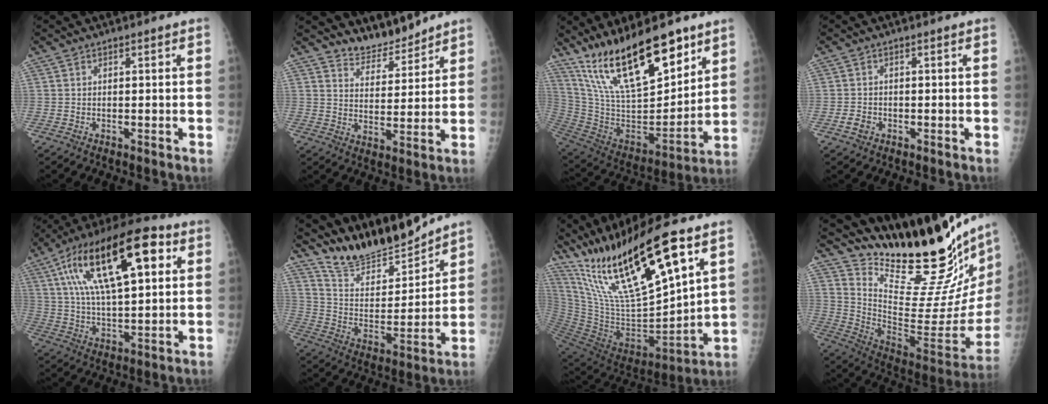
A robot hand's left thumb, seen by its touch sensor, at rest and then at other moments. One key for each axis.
{"total": 6.8, "fx": 6.6, "fy": 1.7, "fz": 0.2, "tx": 0.012, "ty": -0.053, "tz": 0.123}
{"total": 24.3, "fx": 16.4, "fy": 8.1, "fz": 15.9, "tx": -0.238, "ty": -0.078, "tz": 0.303}
{"total": 1.8, "fx": -0.6, "fy": 1.5, "fz": 0.8, "tx": -0.009, "ty": 0.003, "tz": -0.009}
{"total": 23.6, "fx": 8.4, "fy": 9.7, "fz": 19.8, "tx": -0.330, "ty": 0.011, "tz": 0.137}
{"total": 15.3, "fx": 14.4, "fy": 2.7, "fz": 4.3, "tx": -0.048, "ty": -0.094, "tz": 0.268}
{"total": 27.9, "fx": 16.6, "fy": 6.8, "fz": 21.4, "tx": -0.385, "ty": -0.059, "tz": 0.313}
{"total": 31.7, "fx": 28.0, "fy": 5.4, "fz": 13.8, "tx": -0.194, "ty": -0.202, "tz": 0.400}